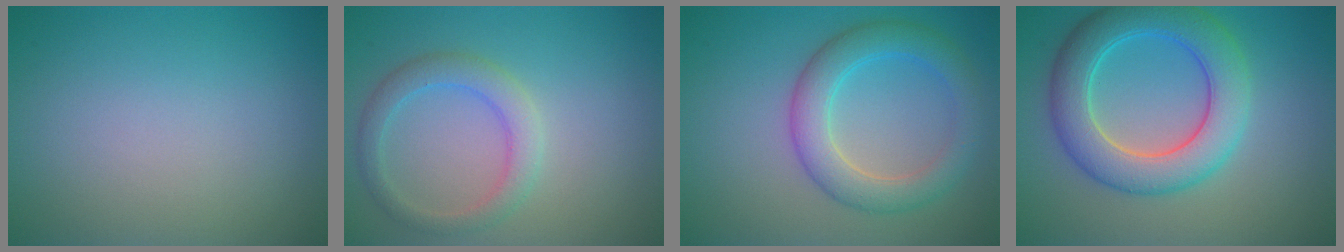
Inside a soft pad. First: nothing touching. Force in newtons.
{"total": 2.9, "press": 2.9, "slide": 0.1}
{"total": 4.7, "press": 4.7, "slide": 0.2}
{"total": 7.0, "press": 7.0, "slide": 0.2}